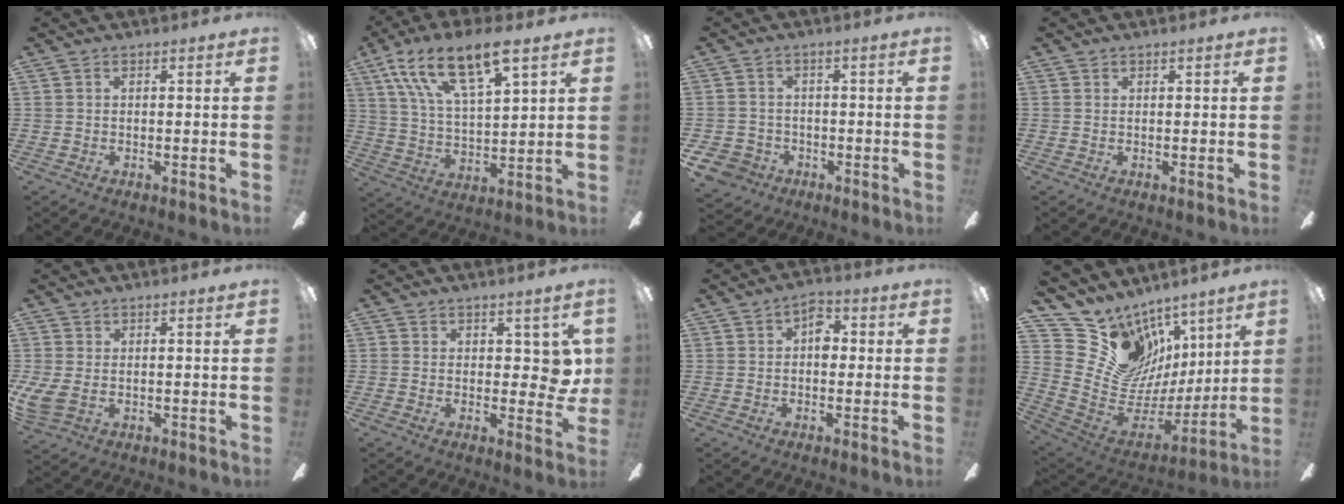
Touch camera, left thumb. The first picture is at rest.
{"total": 17.0, "force": [11.3, 5.5, 11.5], "torque": [-0.223, -0.048, 0.193]}
{"total": 5.9, "force": [-2.9, 4.9, 1.4], "torque": [-0.047, 0.020, -0.056]}
{"total": 0.0}
{"total": 4.6, "force": [0.6, 2.4, 3.9], "torque": [-0.081, -0.009, 0.011]}
{"total": 5.8, "force": [1.8, 3.6, 4.2], "torque": [-0.037, -0.006, 0.033]}
{"total": 5.1, "force": [0.9, 3.1, 4.0], "torque": [-0.046, 0.003, 0.008]}
{"total": 14.6, "force": [9.2, 11.0, 2.9], "torque": [-0.075, -0.090, 0.189]}